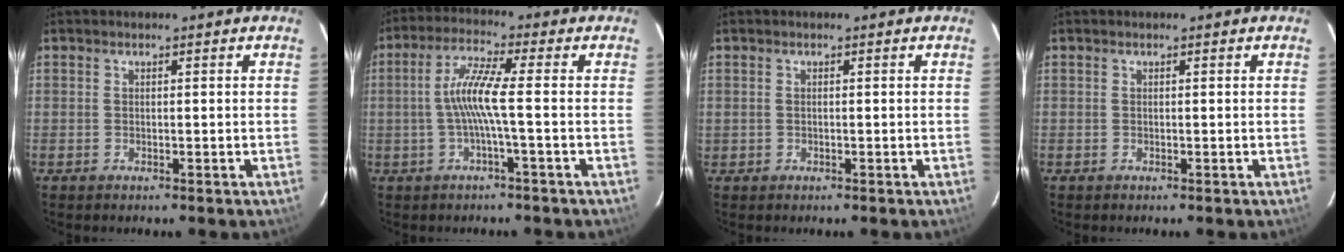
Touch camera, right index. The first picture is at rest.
{"total": 6.7, "force": [-1.0, -0.4, 6.6], "torque": [-0.147, 0.007, -0.018]}
{"total": 0.5, "force": [0.0, 0.4, 0.3], "torque": [-0.007, 0.001, 0.000]}
{"total": 0.0}